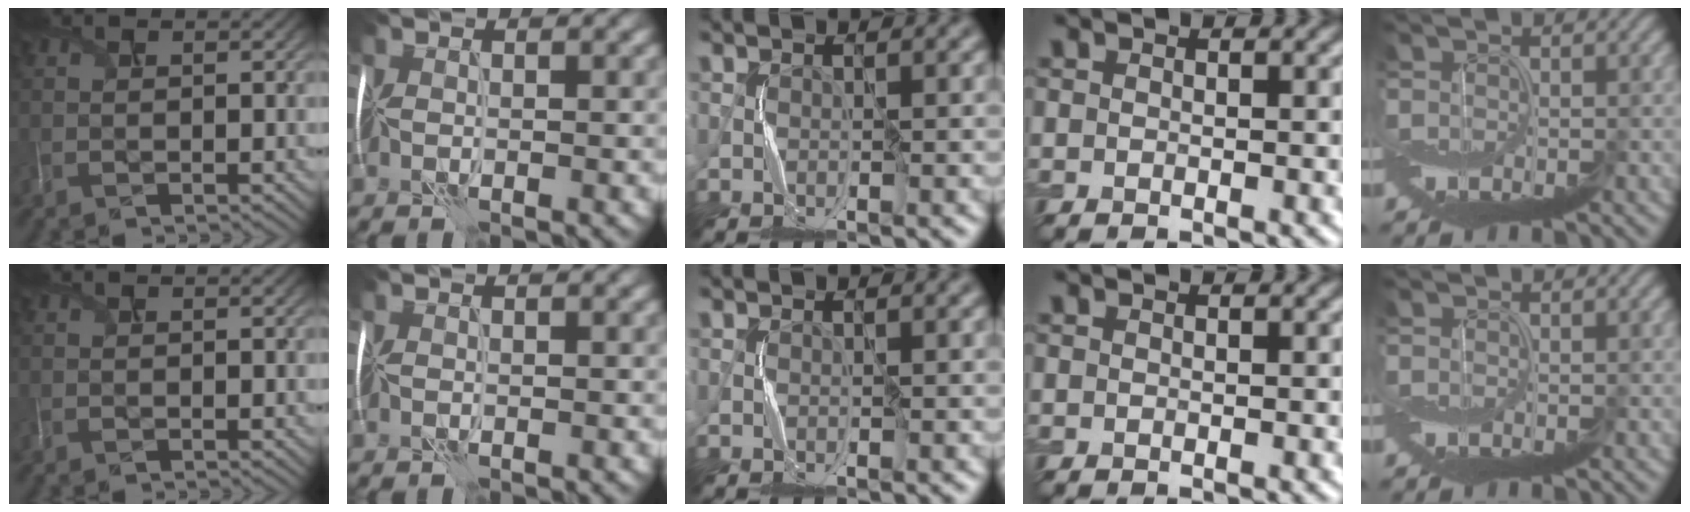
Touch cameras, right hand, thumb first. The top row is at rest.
{}